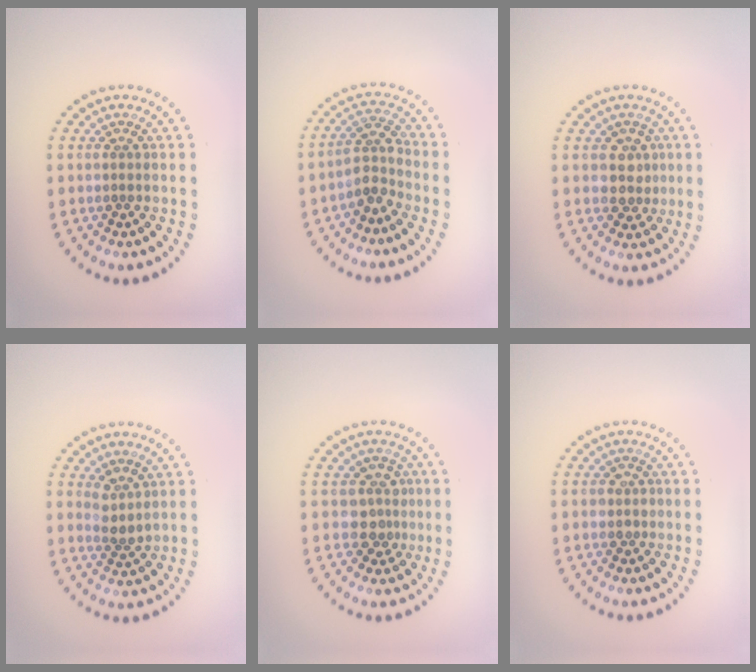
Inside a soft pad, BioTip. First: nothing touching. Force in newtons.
{"total": 2.7, "press": 2.2, "slide": 1.6}
{"total": 2.1, "press": 1.8, "slide": 1.0}
{"total": 2.0, "press": 1.6, "slide": 1.2}
{"total": 2.3, "press": 1.8, "slide": 1.4}
{"total": 1.0, "press": 0.9, "slide": 0.5}